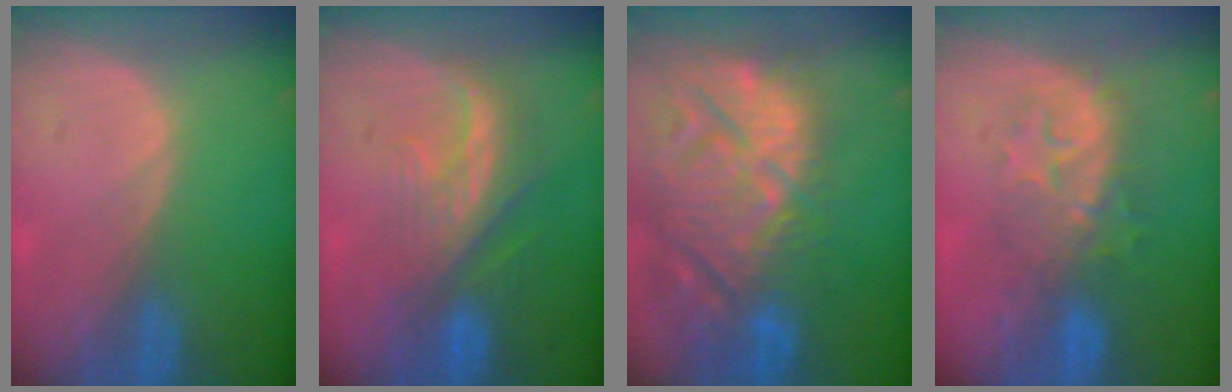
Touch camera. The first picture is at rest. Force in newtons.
{"total": 8.2, "press": 7.4, "slide": 3.4}
{"total": 15.4, "press": 13.2, "slide": 8.0}
{"total": 7.8, "press": 7.6, "slide": 1.7}